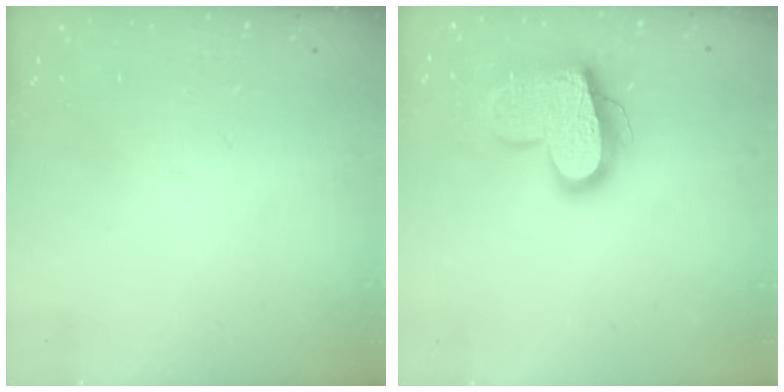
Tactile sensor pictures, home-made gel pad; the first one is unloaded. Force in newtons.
{"total": 19.3, "press": 19.2, "slide": 1.5}